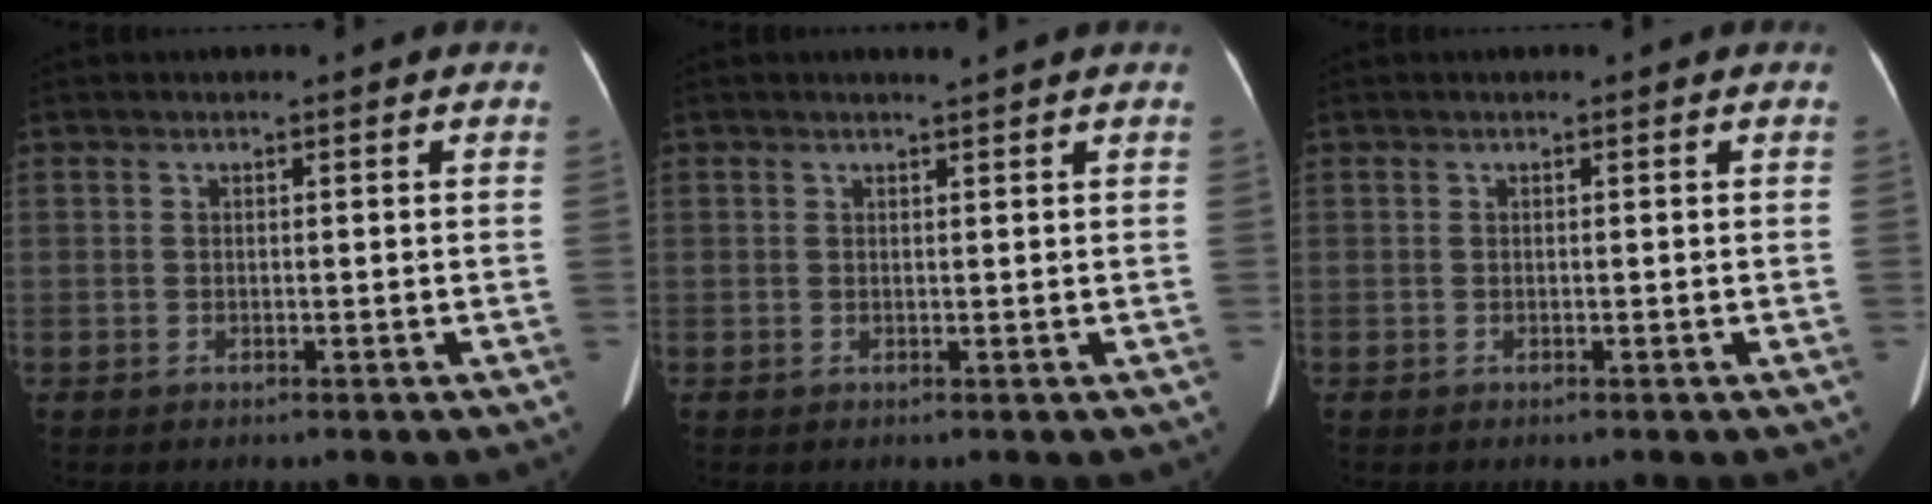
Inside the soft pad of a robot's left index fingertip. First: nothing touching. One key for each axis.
{"total": 1.1, "fx": 1.0, "fy": -0.3, "fz": 0.4, "tx": -0.011, "ty": -0.003, "tz": 0.020}
{"total": 0.0}